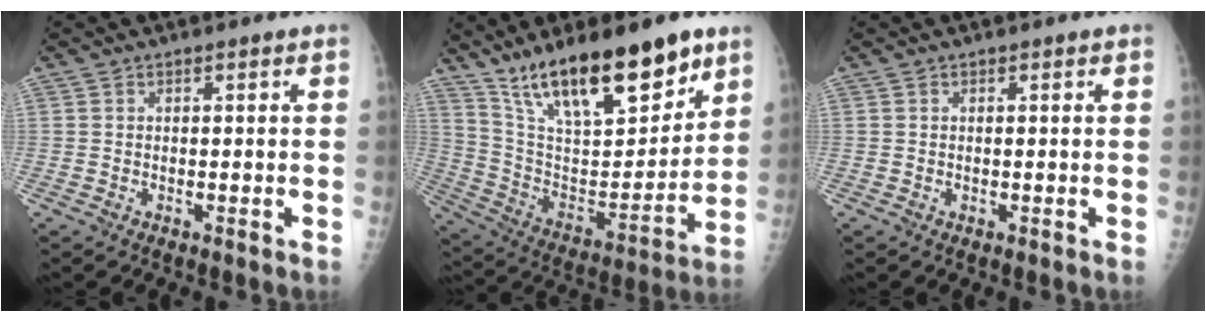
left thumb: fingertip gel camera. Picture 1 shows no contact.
{"total": 24.4, "force": [16.4, 8.2, 16.1], "torque": [-0.229, -0.057, 0.292]}
{"total": 0.0}